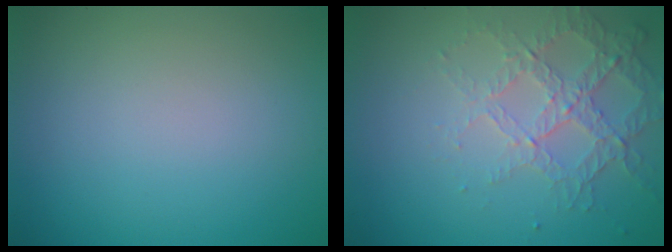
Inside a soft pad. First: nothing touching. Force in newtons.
{"total": 4.0, "press": 3.0, "slide": 2.8}